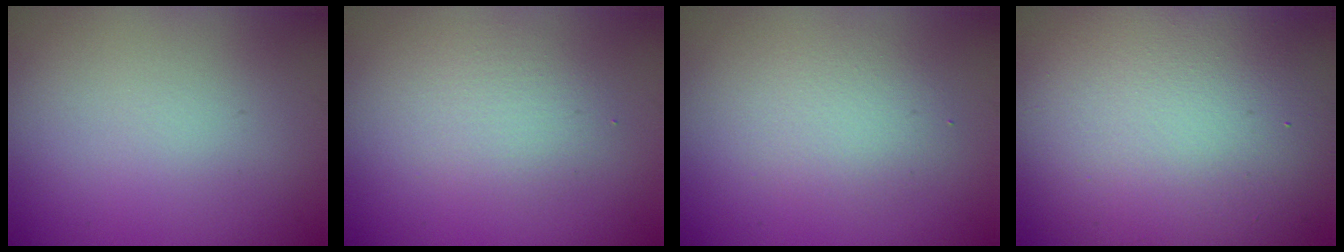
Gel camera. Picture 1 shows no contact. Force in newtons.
{"total": 1.9, "press": 1.9, "slide": 0.0}
{"total": 2.4, "press": 2.4, "slide": 0.2}
{"total": 14.7, "press": 14.6, "slide": 1.5}